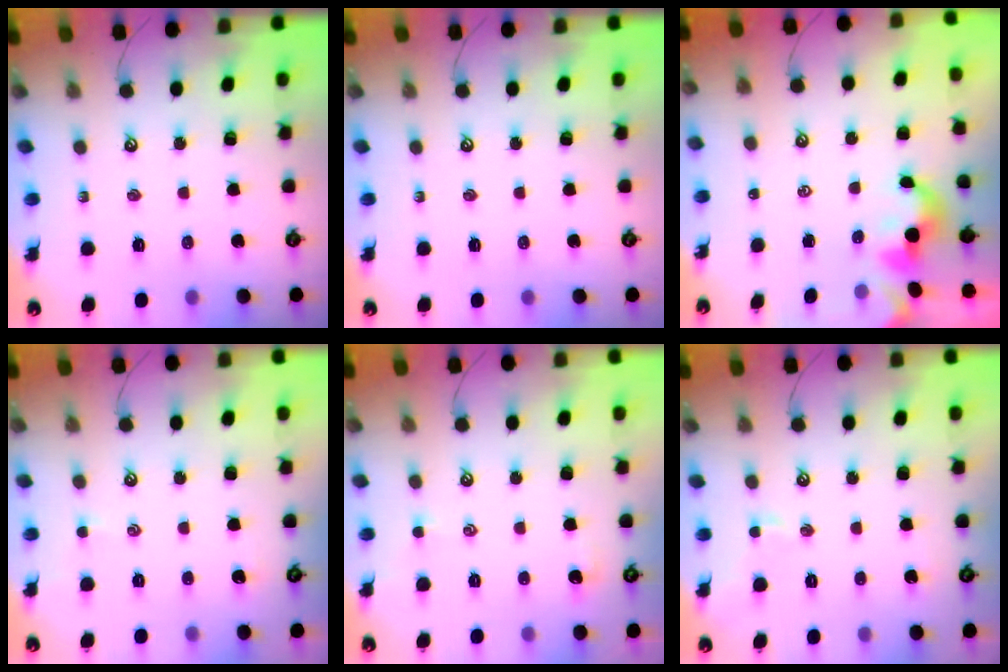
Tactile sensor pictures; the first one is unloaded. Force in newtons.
{"total": 0.0}
{"total": 1.4, "press": 1.3, "slide": 0.3}
{"total": 2.0, "press": 2.0, "slide": 0.3}
{"total": 1.0, "press": 0.9, "slide": 0.6}
{"total": 1.4, "press": 1.2, "slide": 0.7}